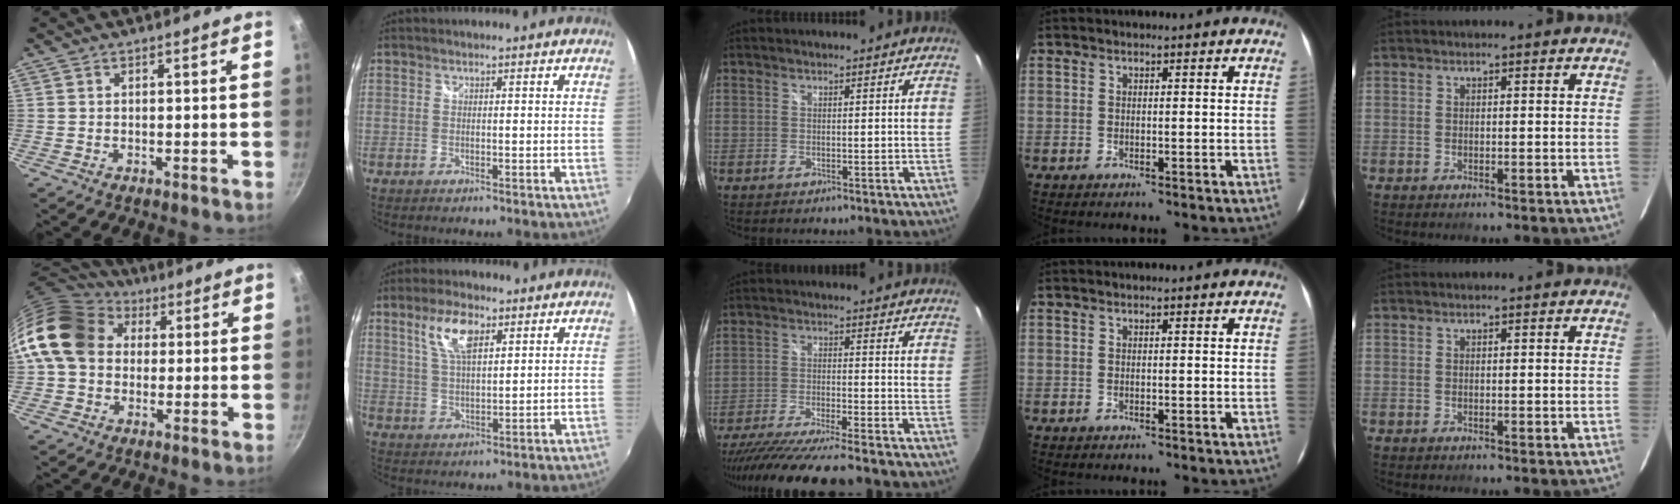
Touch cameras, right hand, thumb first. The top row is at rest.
{"thumb": {"total": 17.5, "force": [3.0, 14.0, 9.9], "torque": [-0.169, 0.036, 0.039]}, "index": {"total": 7.9, "force": [4.0, 3.2, 6.1], "torque": [-0.119, 0.010, 0.078]}, "middle": {"total": 16.6, "force": [-14.6, 0.5, 7.9], "torque": [-0.159, -0.039, -0.240]}}